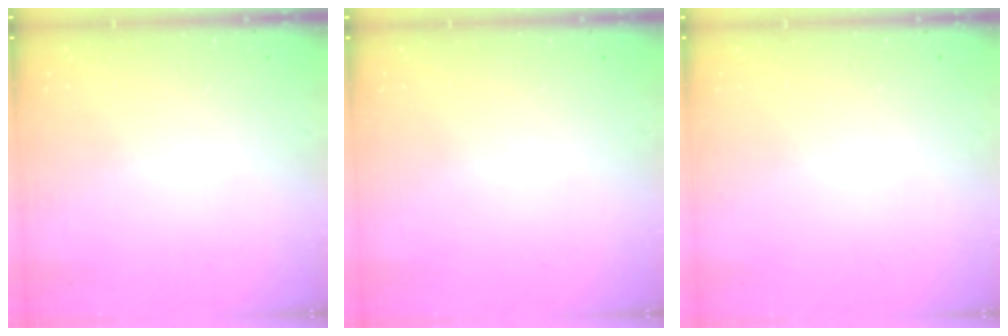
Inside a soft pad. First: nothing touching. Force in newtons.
{"total": 0.0}
{"total": 0.0}